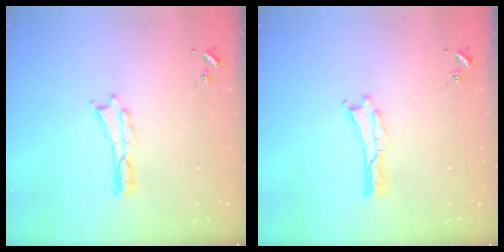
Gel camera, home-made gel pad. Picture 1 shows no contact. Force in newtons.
{"total": 0.0}